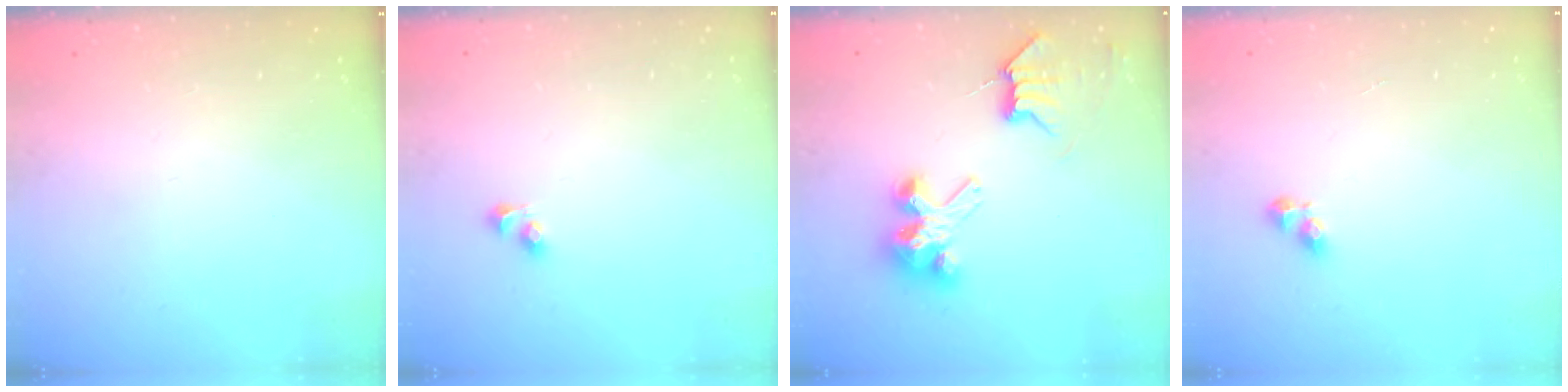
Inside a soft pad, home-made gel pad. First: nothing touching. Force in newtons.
{"total": 2.7, "press": 2.4, "slide": 1.1}
{"total": 7.4, "press": 7.4, "slide": 0.2}
{"total": 5.0, "press": 5.0, "slide": 0.6}